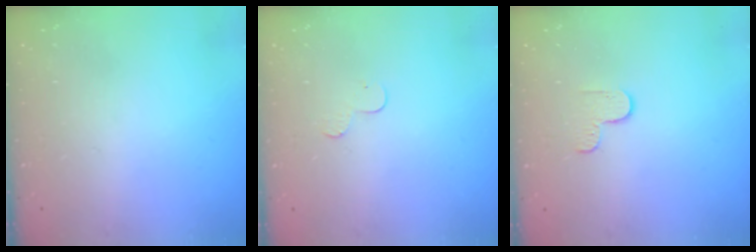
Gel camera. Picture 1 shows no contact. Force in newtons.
{"total": 3.1, "press": 3.1, "slide": 0.3}
{"total": 3.6, "press": 3.5, "slide": 0.4}